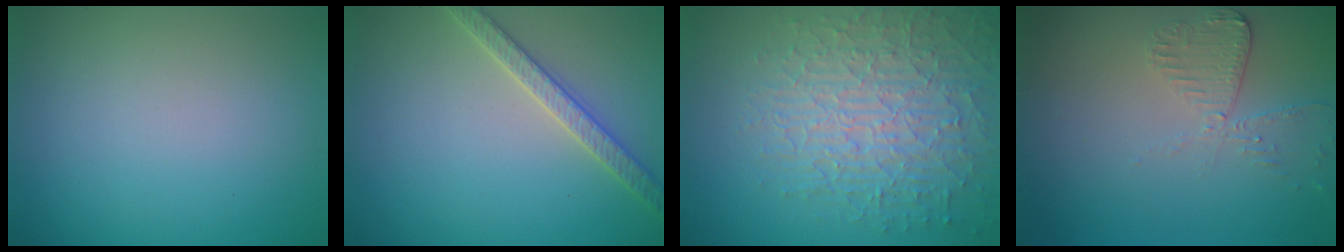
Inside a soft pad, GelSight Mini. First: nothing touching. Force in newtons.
{"total": 2.8, "press": 2.8, "slide": 0.6}
{"total": 7.5, "press": 5.4, "slide": 5.1}
{"total": 2.7, "press": 2.4, "slide": 1.2}